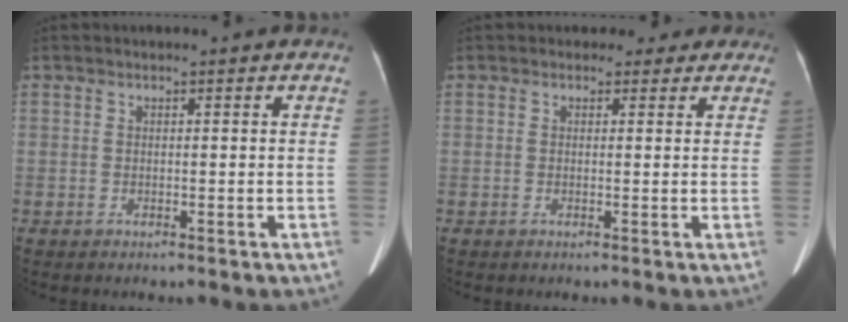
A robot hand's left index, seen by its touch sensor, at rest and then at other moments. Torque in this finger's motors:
{"motor_torque": [0.29, -0.29, 0.05, 0.00]}